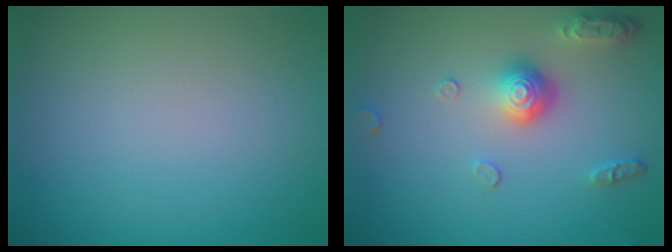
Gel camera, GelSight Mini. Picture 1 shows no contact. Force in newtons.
{"total": 3.7, "press": 2.9, "slide": 2.4}